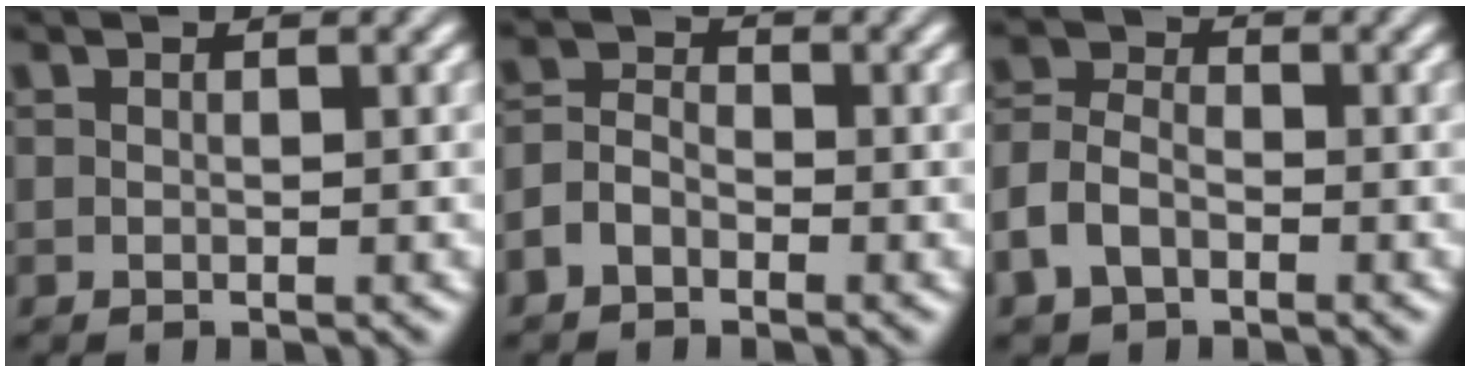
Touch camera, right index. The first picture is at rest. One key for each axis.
{"total": 2.5, "fx": -1.3, "fy": 1.8, "fz": 1.2, "tx": -0.020, "ty": -0.014, "tz": -0.020}
{"total": 3.5, "fx": -1.5, "fy": 2.6, "fz": 1.7, "tx": -0.044, "ty": -0.017, "tz": -0.020}